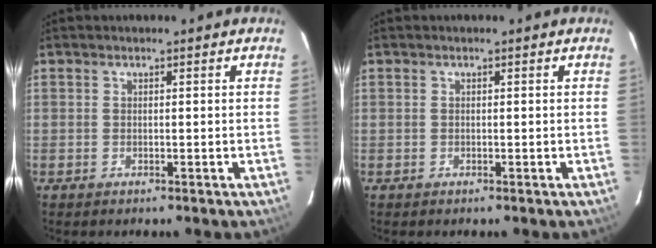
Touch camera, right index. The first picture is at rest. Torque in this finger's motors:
{"motor_torque": [0.10, 0.06, 0.03, -0.01]}